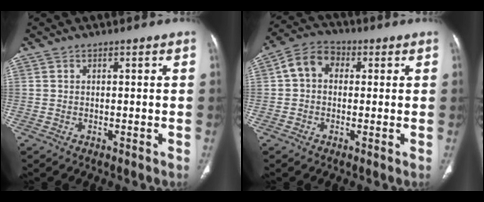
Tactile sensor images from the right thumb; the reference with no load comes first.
{"total": 6.9, "force": [0.8, 5.4, 4.3], "torque": [-0.063, 0.023, 0.003]}